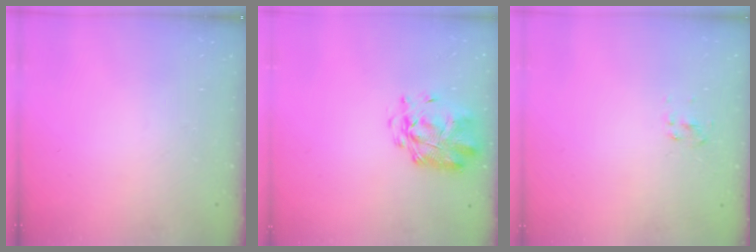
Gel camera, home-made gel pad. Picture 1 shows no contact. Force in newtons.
{"total": 2.9, "press": 2.8, "slide": 0.7}
{"total": 2.6, "press": 2.4, "slide": 0.9}